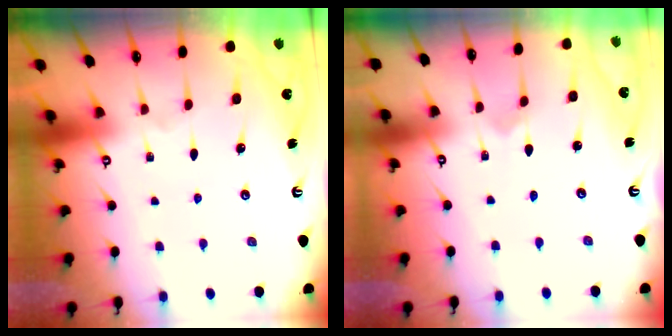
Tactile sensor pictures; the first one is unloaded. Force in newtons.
{"total": 0.6, "press": 0.6, "slide": 0.0}